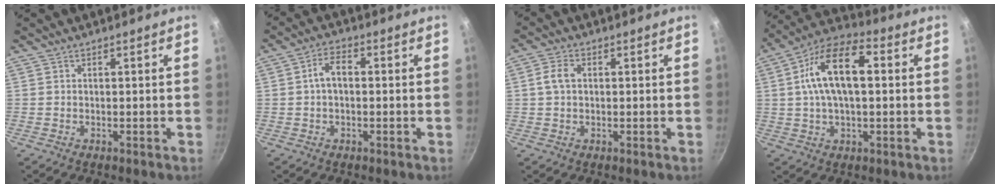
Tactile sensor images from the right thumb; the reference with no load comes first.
{"total": 4.8, "force": [0.2, 2.8, 3.9], "torque": [-0.071, 0.017, -0.003]}
{"total": 3.7, "force": [0.5, 2.5, 2.7], "torque": [-0.059, 0.010, 0.007]}
{"total": 15.3, "force": [2.5, 7.5, 13.1], "torque": [-0.237, 0.028, 0.037]}